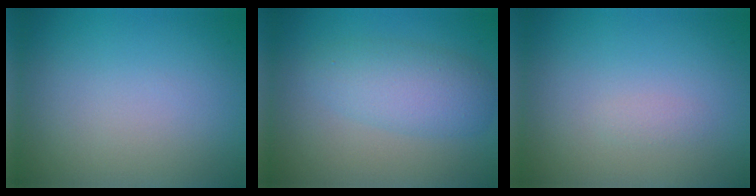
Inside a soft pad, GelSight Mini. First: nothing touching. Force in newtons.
{"total": 4.0, "press": 4.0, "slide": 0.1}
{"total": 0.6, "press": 0.6, "slide": 0.1}